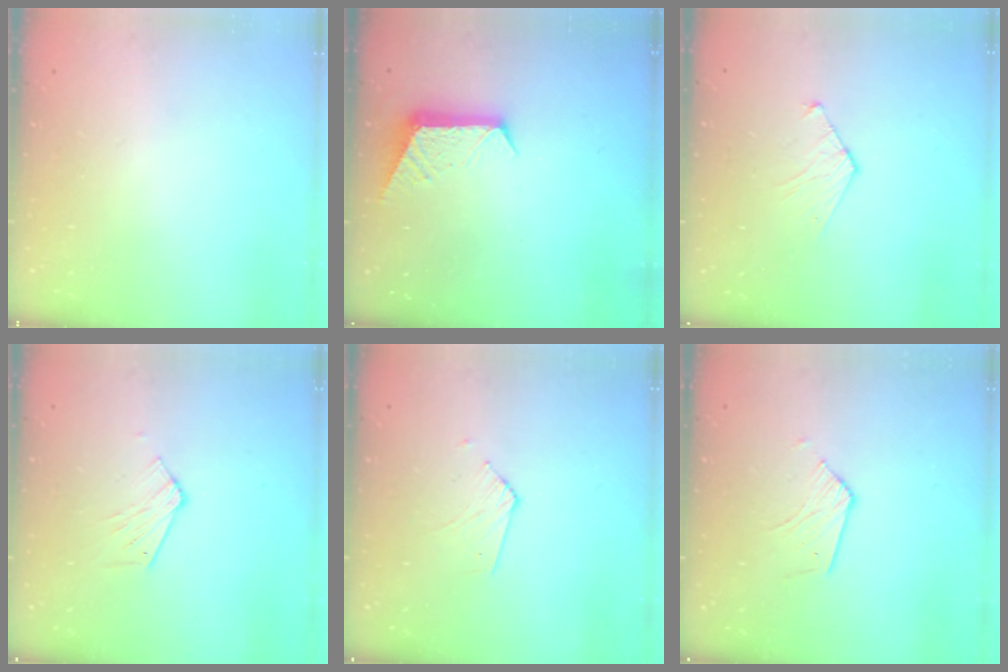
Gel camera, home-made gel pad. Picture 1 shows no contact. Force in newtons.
{"total": 8.9, "press": 8.9, "slide": 0.8}
{"total": 4.7, "press": 4.7, "slide": 0.4}
{"total": 5.2, "press": 5.2, "slide": 0.4}
{"total": 2.9, "press": 2.9, "slide": 0.2}
{"total": 5.8, "press": 5.8, "slide": 0.5}